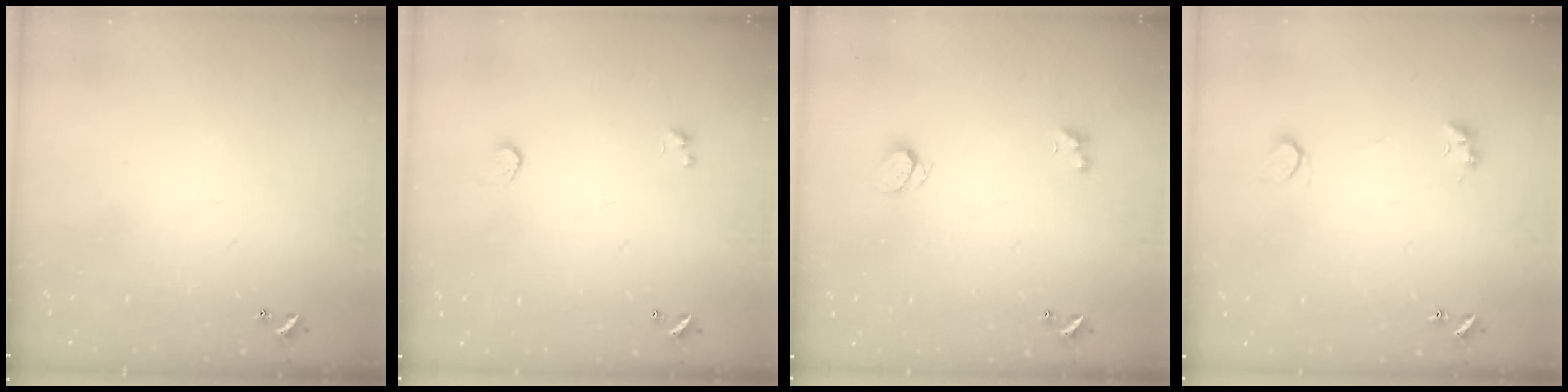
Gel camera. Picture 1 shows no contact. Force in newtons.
{"total": 0.6, "press": 0.3, "slide": 0.5}
{"total": 1.6, "press": 1.5, "slide": 0.5}
{"total": 3.0, "press": 2.8, "slide": 1.2}